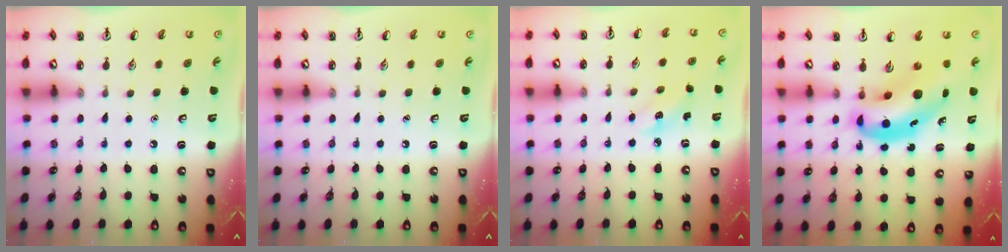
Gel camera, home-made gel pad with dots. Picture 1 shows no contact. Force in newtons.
{"total": 0.0}
{"total": 2.6, "press": 2.5, "slide": 0.8}
{"total": 10.1, "press": 9.7, "slide": 2.7}